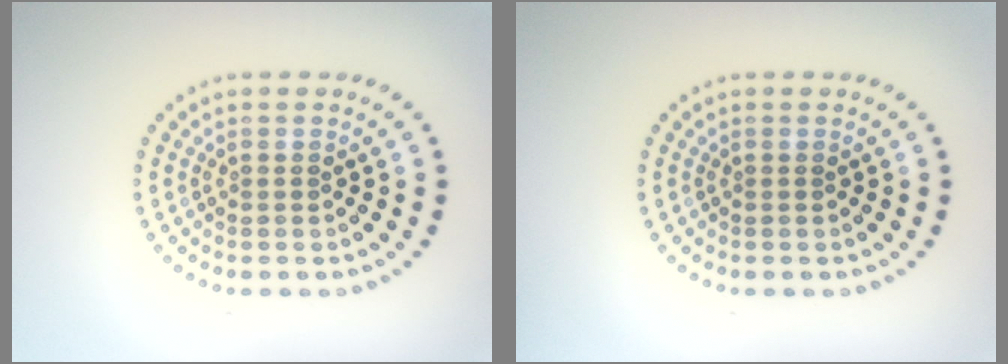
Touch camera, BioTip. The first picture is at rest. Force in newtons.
{"total": 0.0}